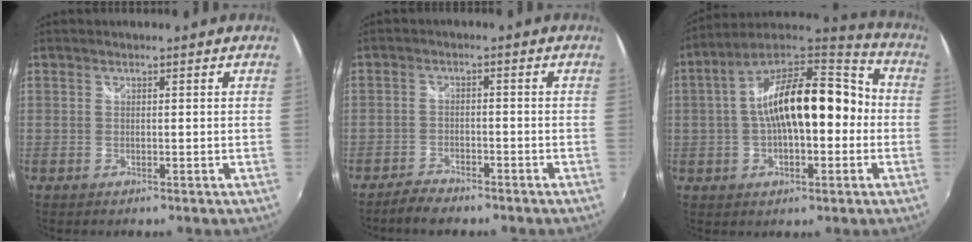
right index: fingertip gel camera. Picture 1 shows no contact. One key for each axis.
{"total": 4.4, "fx": -3.9, "fy": 1.4, "fz": 1.5, "tx": -0.048, "ty": 0.000, "tz": -0.070}
{"total": 19.2, "fx": -0.7, "fy": 8.3, "fz": 17.3, "tx": -0.298, "ty": 0.030, "tz": -0.020}